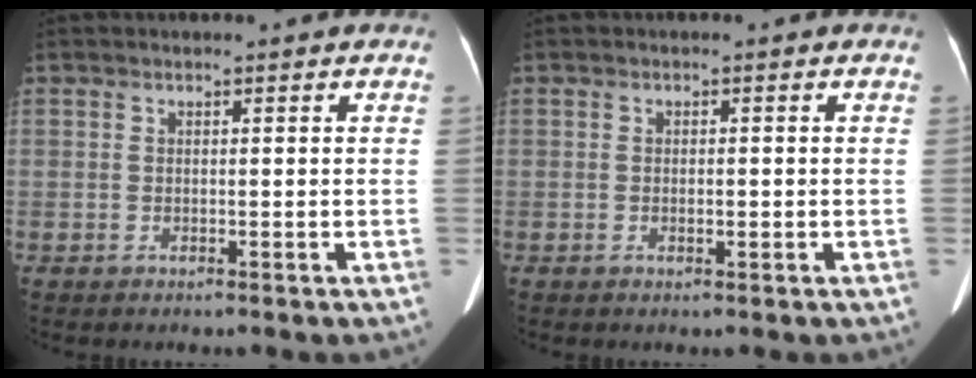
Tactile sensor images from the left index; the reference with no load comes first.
{"total": 1.2, "force": [-0.3, 0.4, 1.1], "torque": [-0.019, 0.000, -0.006]}